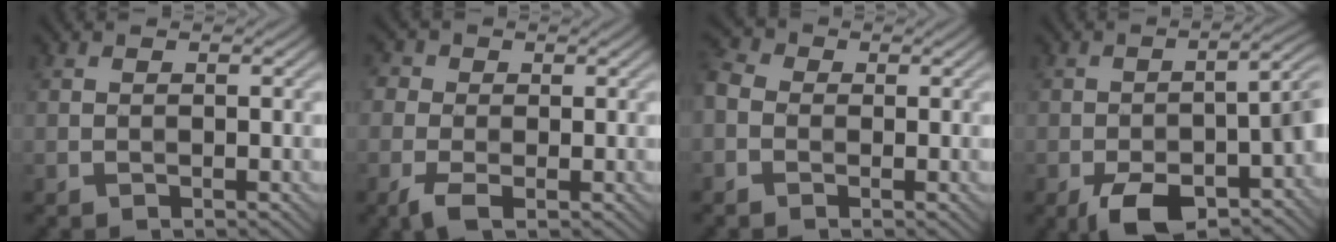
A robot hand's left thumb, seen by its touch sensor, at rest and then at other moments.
{"total": 3.4, "force": [-1.2, 2.4, 2.2], "torque": [-0.051, -0.002, -0.035]}
{"total": 3.5, "force": [-1.0, 2.8, 1.8], "torque": [-0.054, 0.002, -0.030]}
{"total": 12.2, "force": [-6.2, 5.5, 9.0], "torque": [-0.120, -0.024, -0.089]}